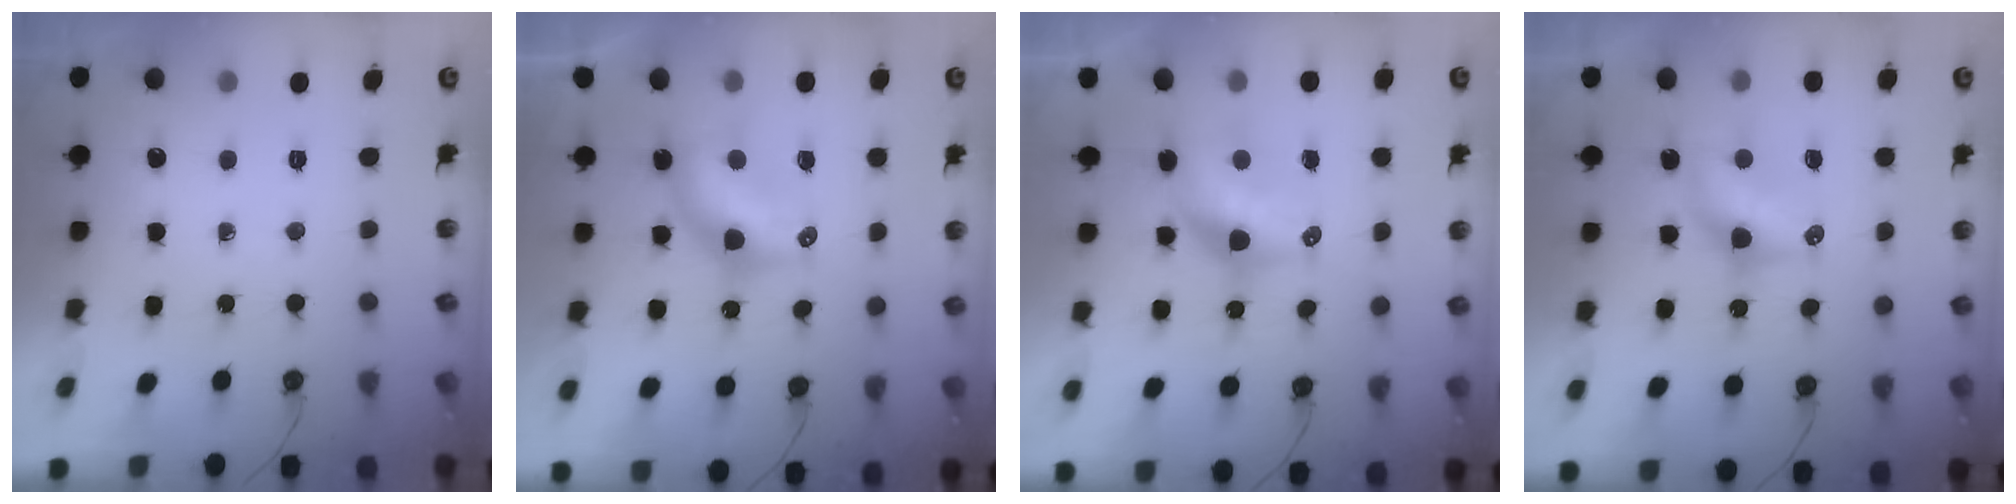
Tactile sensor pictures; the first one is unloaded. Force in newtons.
{"total": 7.7, "press": 7.6, "slide": 0.7}
{"total": 9.3, "press": 9.2, "slide": 0.8}
{"total": 9.3, "press": 8.2, "slide": 4.3}